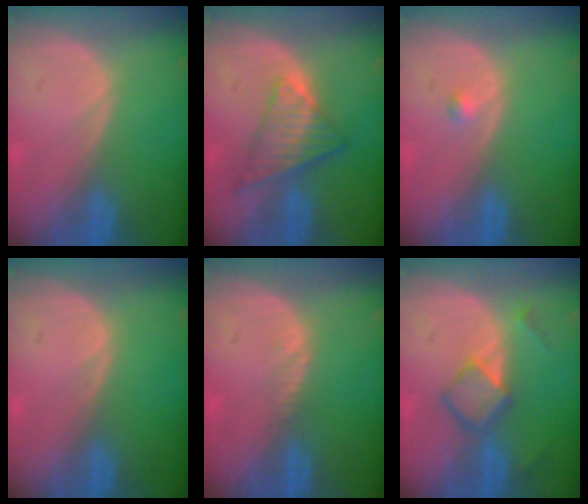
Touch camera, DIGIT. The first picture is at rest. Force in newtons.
{"total": 7.6, "press": 6.4, "slide": 4.2}
{"total": 0.8, "press": 0.8, "slide": 0.2}
{"total": 0.0}
{"total": 0.8, "press": 0.7, "slide": 0.5}
{"total": 5.7, "press": 4.9, "slide": 3.0}